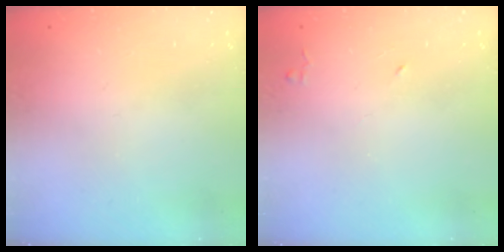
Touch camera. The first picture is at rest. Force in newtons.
{"total": 4.0, "press": 3.9, "slide": 0.7}